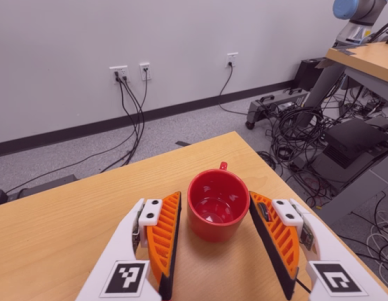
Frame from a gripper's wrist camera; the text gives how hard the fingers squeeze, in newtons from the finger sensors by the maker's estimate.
{"total": 1.8, "left": 0.3, "right": 3.3}